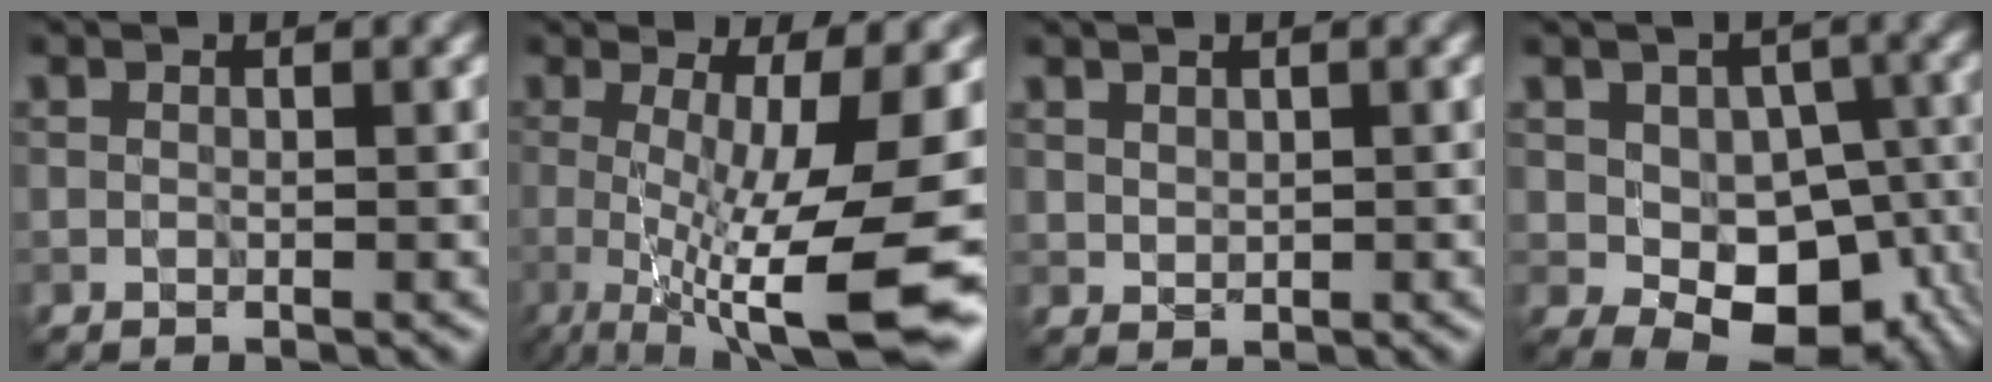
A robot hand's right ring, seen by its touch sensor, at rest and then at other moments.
{"total": 12.3, "force": [-2.5, 2.8, 11.7], "torque": [-0.172, -0.020, -0.038]}
{"total": 1.2, "force": [0.9, 0.7, 0.3], "torque": [-0.005, 0.000, 0.021]}
{"total": 10.2, "force": [-2.9, 6.7, 7.1], "torque": [-0.093, -0.012, -0.037]}